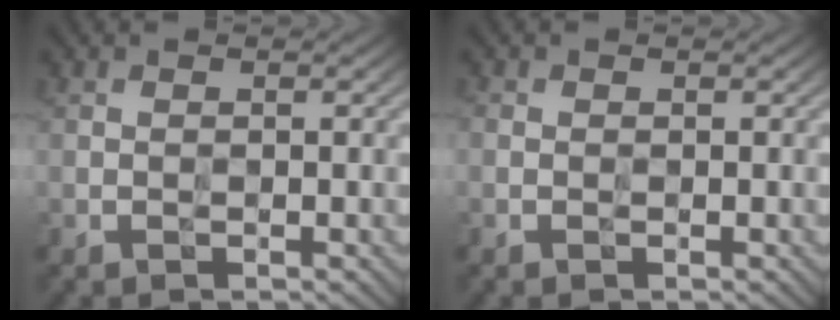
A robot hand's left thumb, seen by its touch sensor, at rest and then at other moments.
{"total": 0.6, "force": [0.1, 0.6, 0.2], "torque": [-0.006, -0.001, 0.000]}